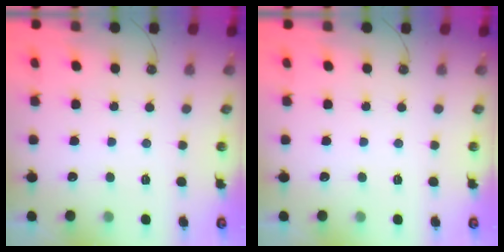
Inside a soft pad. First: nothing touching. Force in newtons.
{"total": 0.0}